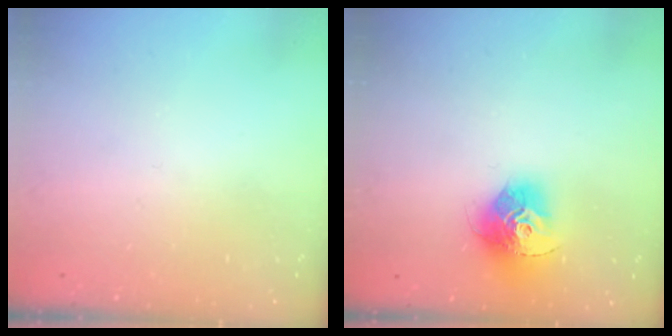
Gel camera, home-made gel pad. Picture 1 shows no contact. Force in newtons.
{"total": 14.4, "press": 14.3, "slide": 1.3}